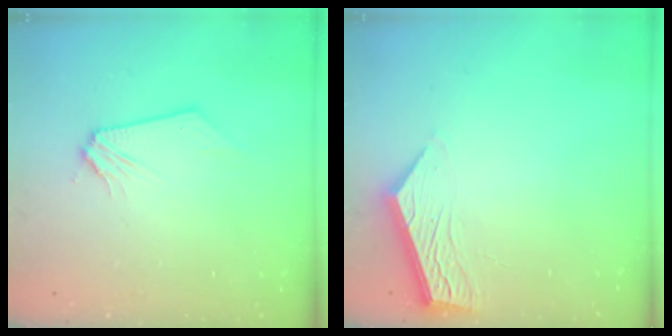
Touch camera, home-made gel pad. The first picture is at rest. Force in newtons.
{"total": 6.5, "press": 6.4, "slide": 0.5}